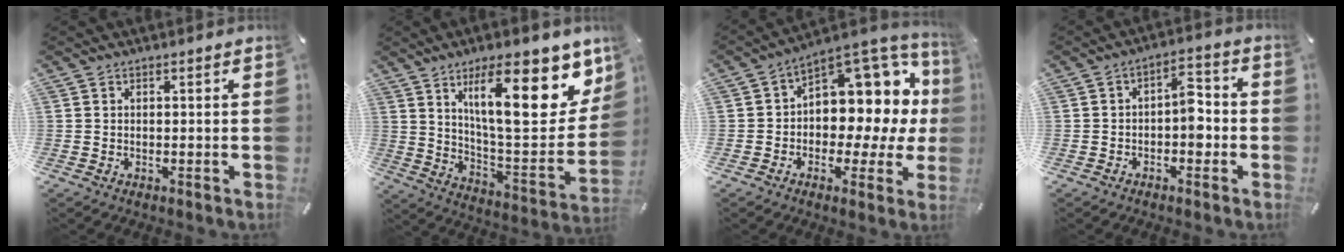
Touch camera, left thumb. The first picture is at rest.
{"total": 24.2, "force": [12.4, 8.5, 18.9], "torque": [-0.273, -0.073, 0.195]}
{"total": 10.8, "force": [3.6, 7.8, 6.6], "torque": [-0.075, -0.058, 0.060]}
{"total": 6.5, "force": [-1.7, 3.8, 5.0], "torque": [-0.079, 0.018, -0.031]}